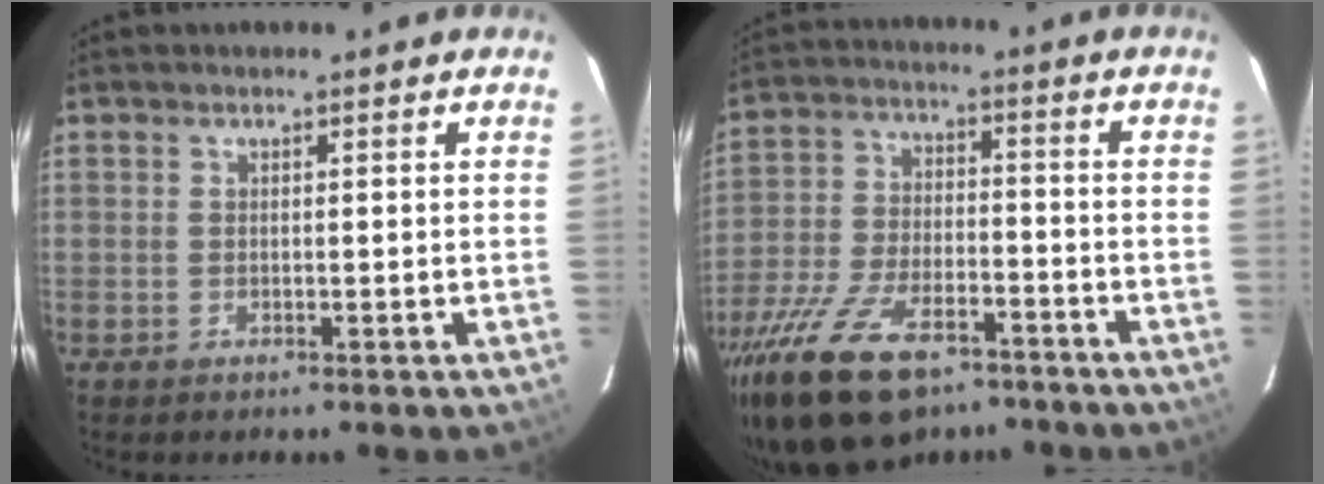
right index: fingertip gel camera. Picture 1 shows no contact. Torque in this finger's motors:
{"motor_torque": [1.07, -1.07, 1.05, 0.21]}